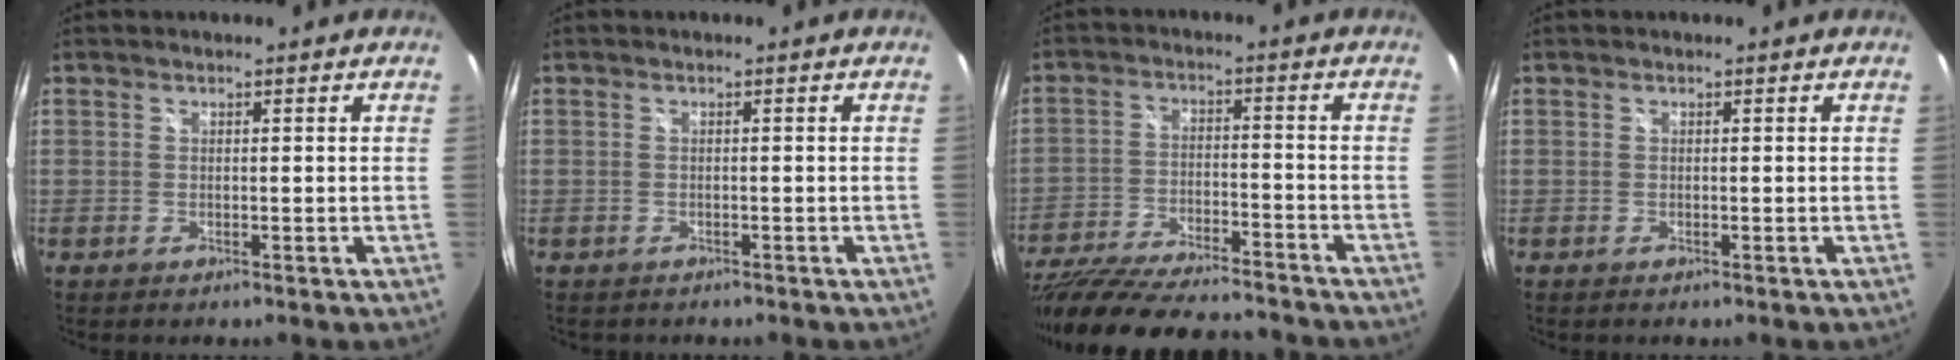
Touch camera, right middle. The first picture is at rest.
{"total": 1.1, "force": [-0.9, 0.6, 0.2], "torque": [-0.009, -0.003, -0.013]}
{"total": 25.0, "force": [-21.3, 5.9, 11.7], "torque": [-0.233, -0.048, -0.327]}
{"total": 0.0}